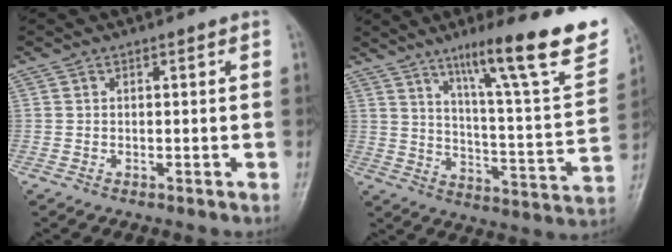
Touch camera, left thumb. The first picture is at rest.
{"total": 23.3, "force": [14.5, 3.5, 17.9], "torque": [-0.234, -0.057, 0.220]}